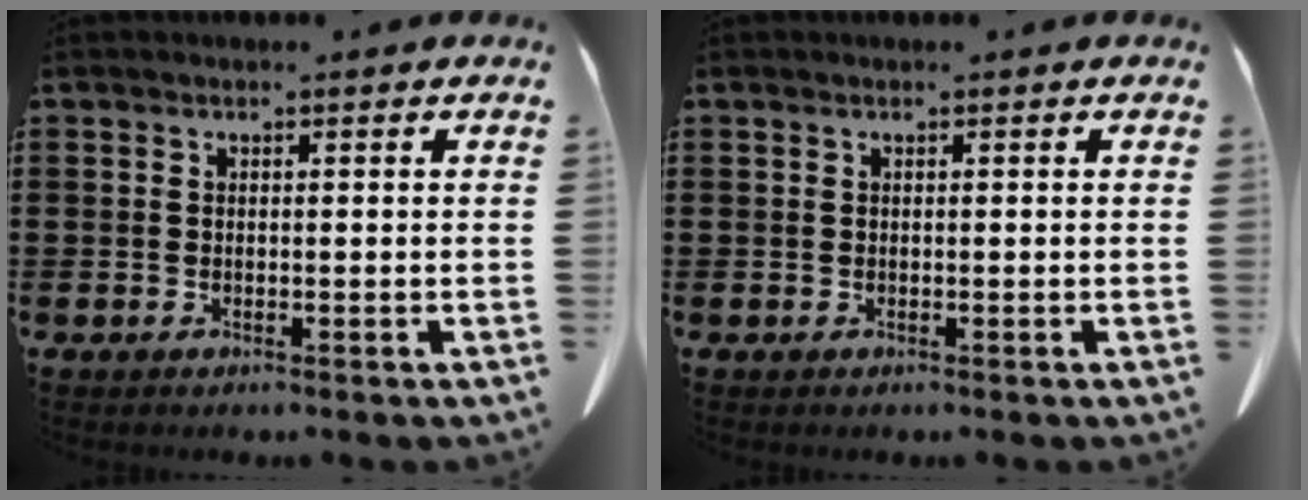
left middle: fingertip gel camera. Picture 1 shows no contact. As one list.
[{"total": 0.0}]